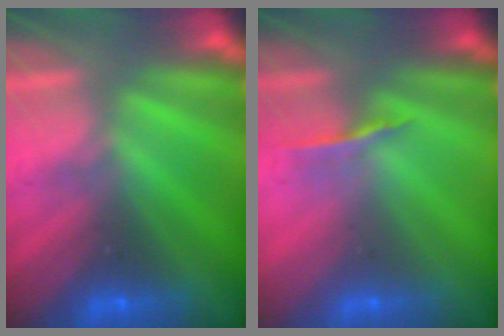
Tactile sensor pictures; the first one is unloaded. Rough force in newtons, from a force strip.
{"total": 1.0}